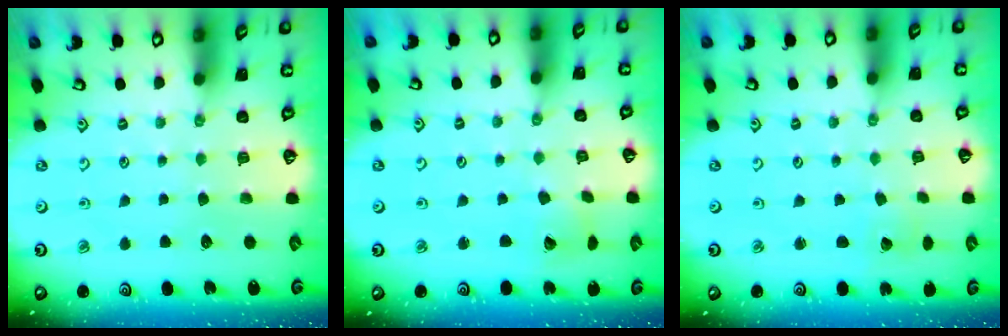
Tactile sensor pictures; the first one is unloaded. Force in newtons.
{"total": 3.7, "press": 3.7, "slide": 0.5}
{"total": 2.0, "press": 2.0, "slide": 0.2}